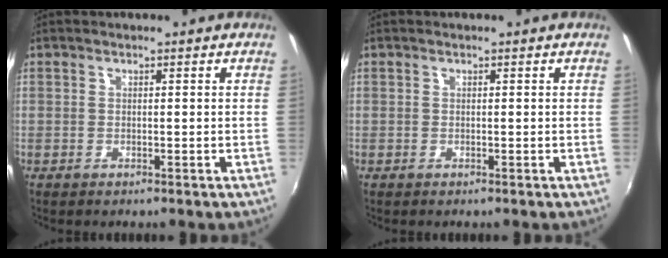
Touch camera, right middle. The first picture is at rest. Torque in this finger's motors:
{"motor_torque": [0.00, 0.00, 0.00, 0.00]}